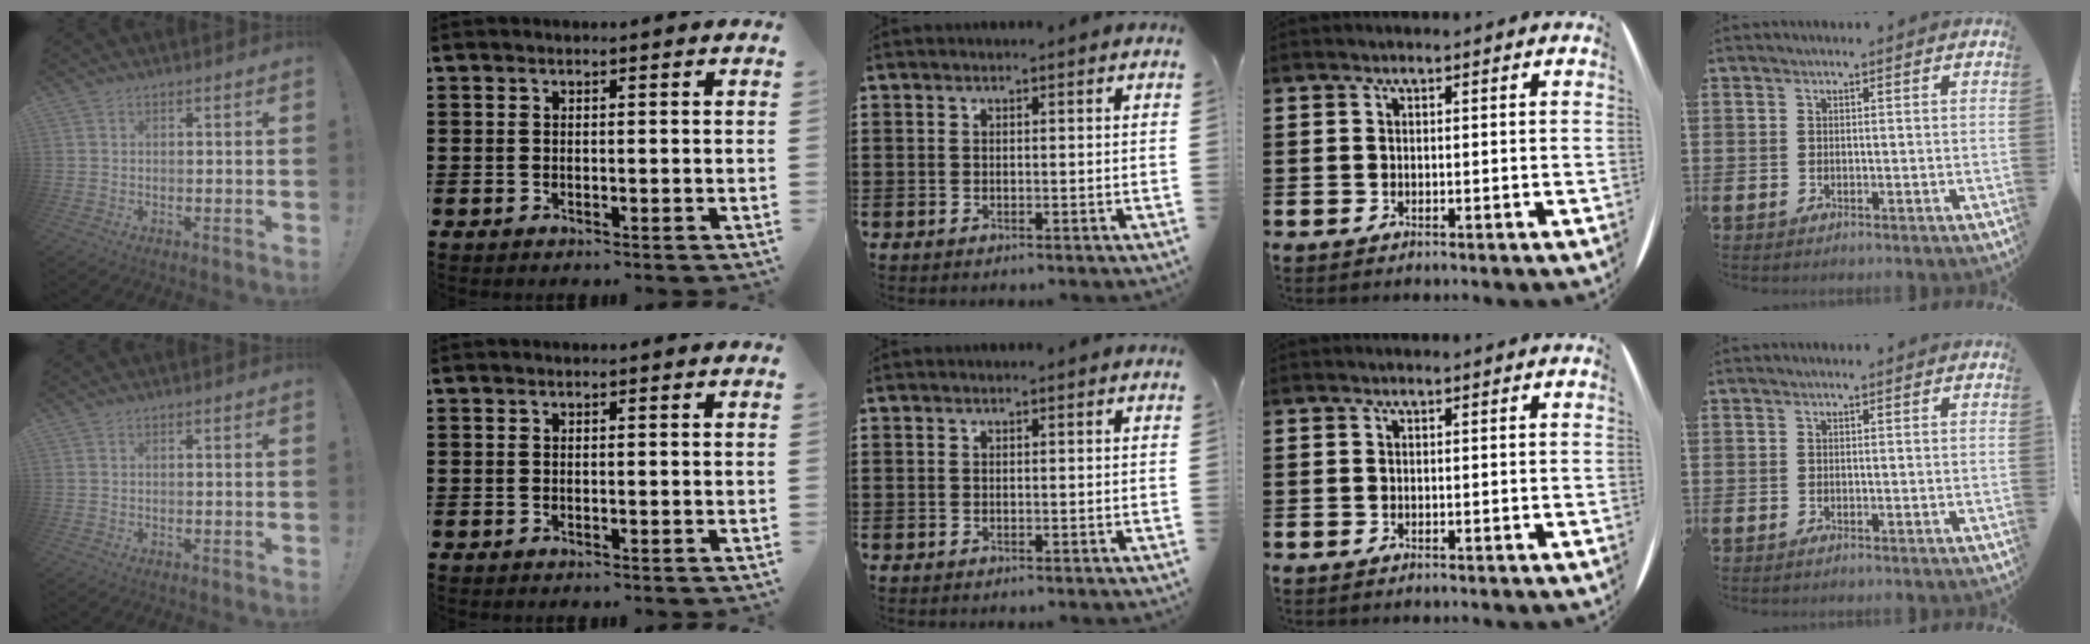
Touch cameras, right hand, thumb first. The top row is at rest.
{}